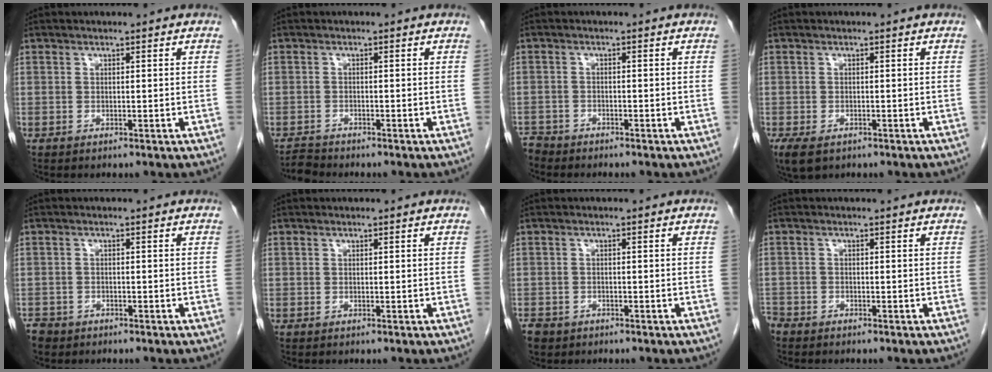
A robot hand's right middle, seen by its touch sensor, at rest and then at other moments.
{"total": 1.4, "force": [-1.4, -0.1, -0.1], "torque": [0.000, -0.009, -0.026]}
{"total": 2.8, "force": [-2.6, 0.9, -0.1], "torque": [-0.002, -0.004, -0.051]}
{"total": 4.4, "force": [-2.6, 2.6, 2.5], "torque": [-0.053, -0.010, -0.040]}
{"total": 3.3, "force": [-2.6, 1.9, 0.6], "torque": [-0.015, 0.000, -0.046]}
{"total": 0.0}
{"total": 4.0, "force": [-2.7, 2.6, 1.3], "torque": [-0.030, -0.003, -0.045]}
{"total": 2.2, "force": [-1.9, 1.0, 0.4], "torque": [-0.008, 0.000, -0.037]}